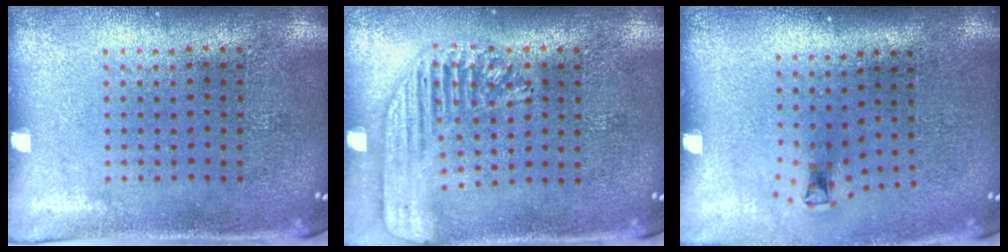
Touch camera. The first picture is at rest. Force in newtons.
{"total": 1.7, "press": 1.5, "slide": 0.8}
{"total": 0.7, "press": 0.4, "slide": 0.6}